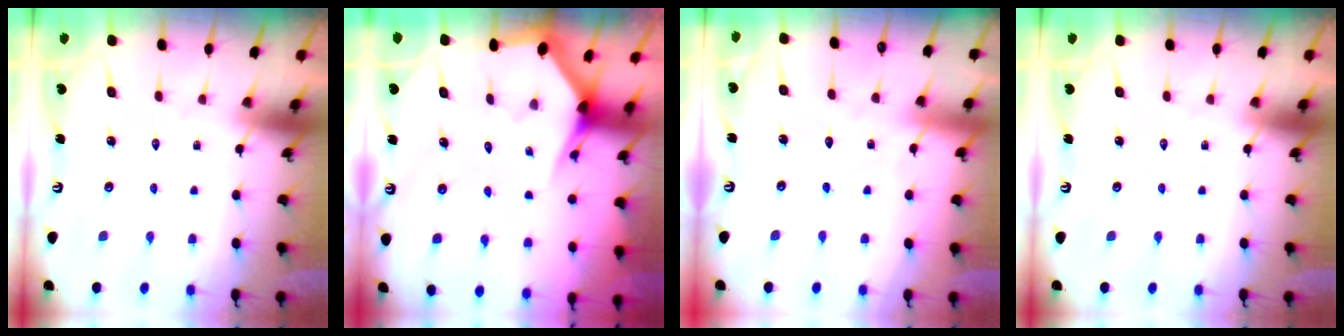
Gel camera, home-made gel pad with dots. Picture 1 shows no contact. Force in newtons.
{"total": 2.9, "press": 2.9, "slide": 0.1}
{"total": 5.3, "press": 5.3, "slide": 0.4}
{"total": 0.0}